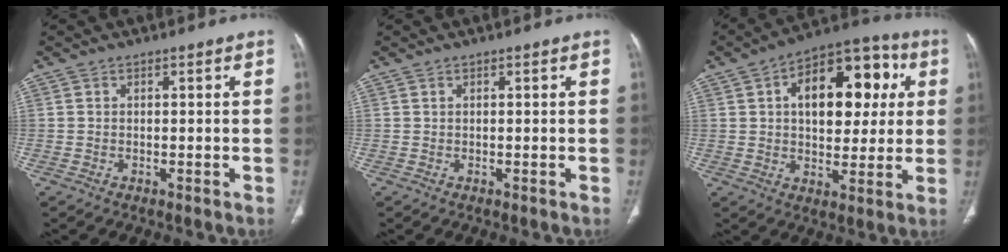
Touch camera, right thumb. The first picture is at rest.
{"total": 0.0}
{"total": 18.9, "force": [4.6, 10.9, 14.7], "torque": [-0.162, 0.020, 0.064]}